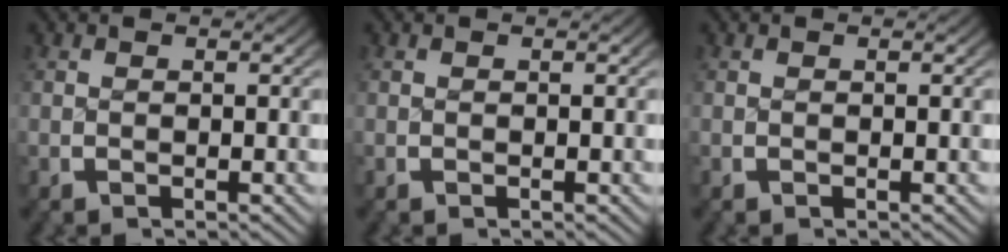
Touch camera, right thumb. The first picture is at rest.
{"total": 0.0}
{"total": 0.0}